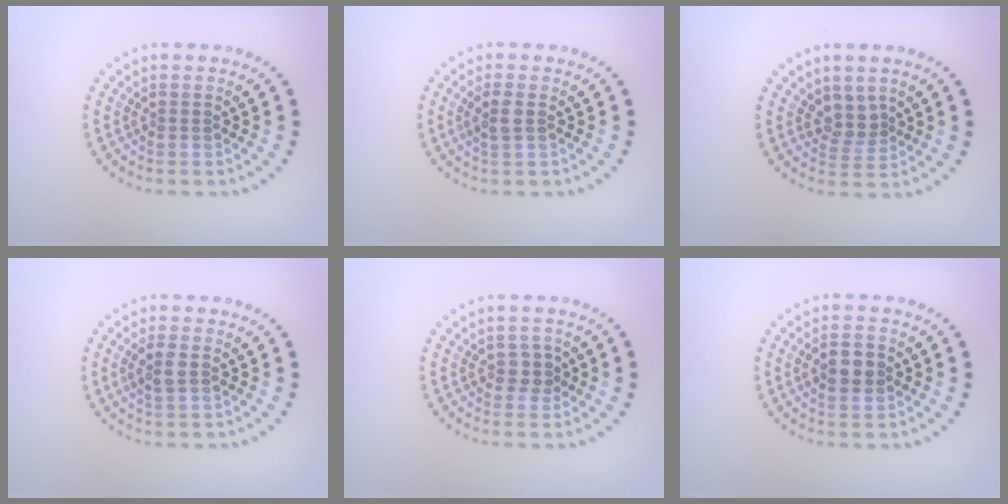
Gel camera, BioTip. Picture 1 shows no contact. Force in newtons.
{"total": 1.6, "press": 1.5, "slide": 0.5}
{"total": 2.2, "press": 1.7, "slide": 1.4}
{"total": 1.6, "press": 1.5, "slide": 0.5}
{"total": 1.5, "press": 1.2, "slide": 0.8}
{"total": 2.5, "press": 2.5, "slide": 0.2}